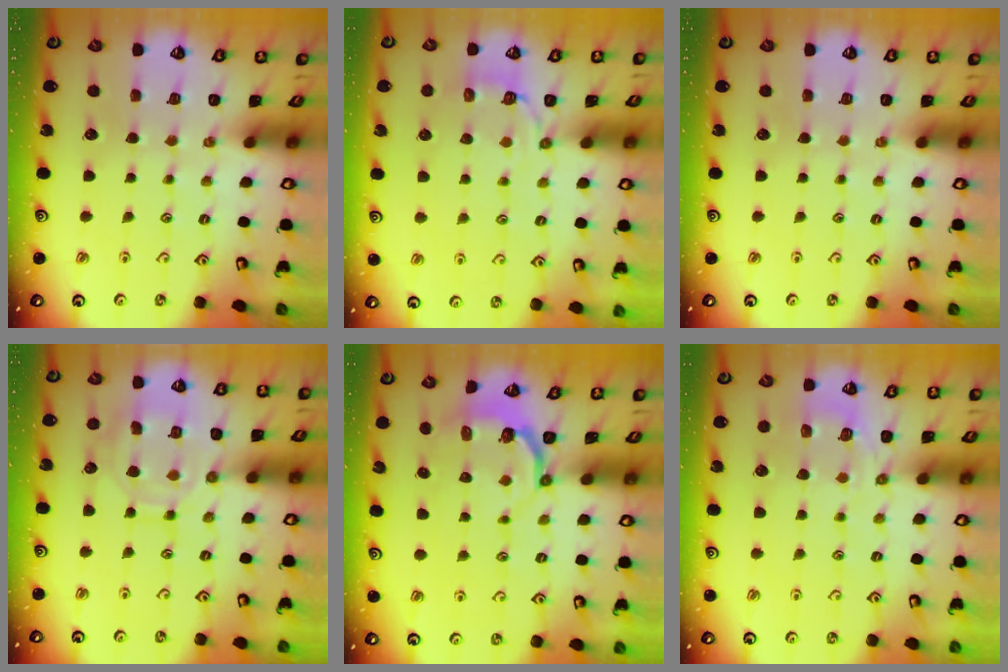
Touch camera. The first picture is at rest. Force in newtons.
{"total": 4.1, "press": 3.5, "slide": 2.1}
{"total": 0.0}
{"total": 12.0, "press": 11.9, "slide": 1.1}
{"total": 4.3, "press": 3.1, "slide": 3.0}
{"total": 5.0, "press": 4.6, "slide": 1.9}